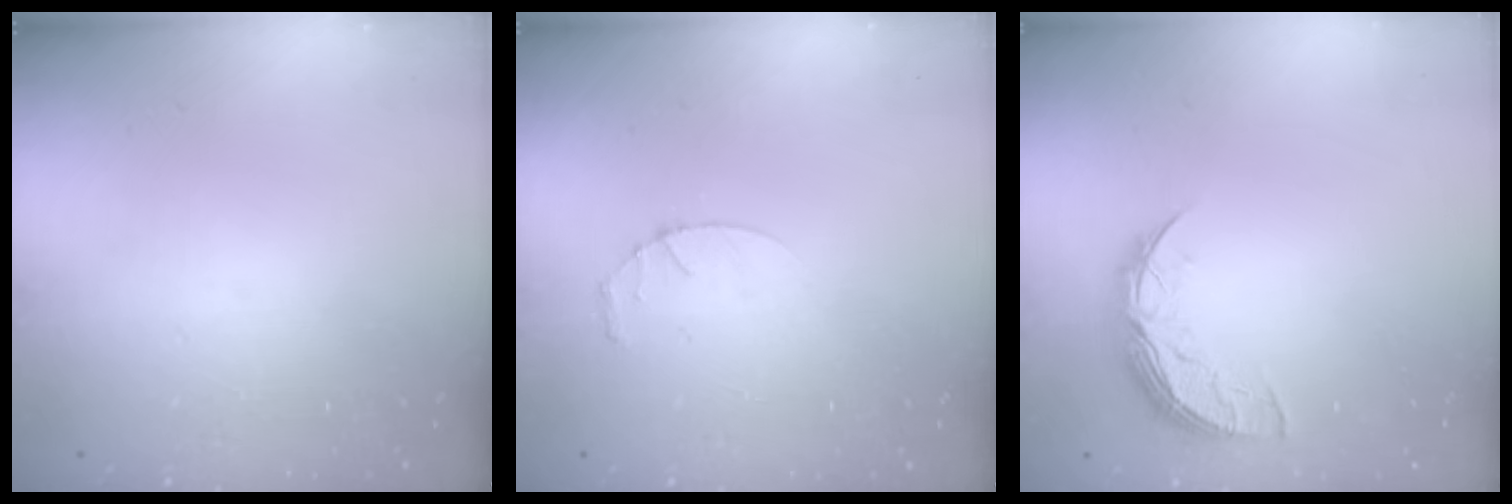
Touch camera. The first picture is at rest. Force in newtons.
{"total": 2.8, "press": 2.8, "slide": 0.4}
{"total": 8.3, "press": 8.3, "slide": 0.7}